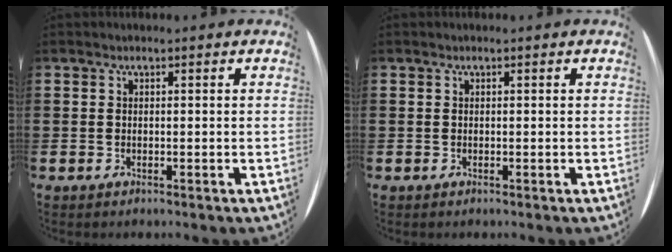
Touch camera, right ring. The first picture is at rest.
{"total": 0.0}